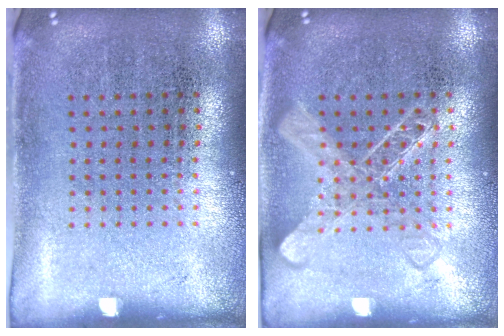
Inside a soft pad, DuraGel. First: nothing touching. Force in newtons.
{"total": 2.3, "press": 2.3, "slide": 0.4}